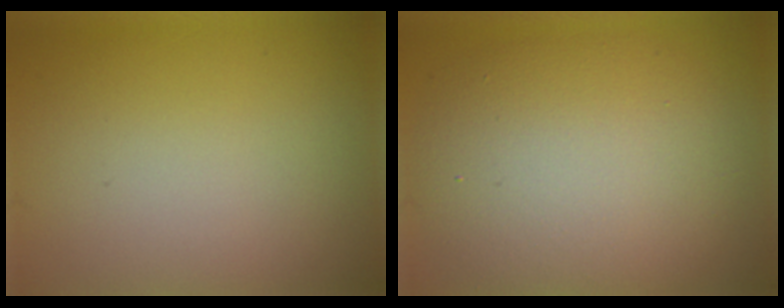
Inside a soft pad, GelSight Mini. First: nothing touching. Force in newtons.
{"total": 9.8, "press": 9.8, "slide": 0.3}